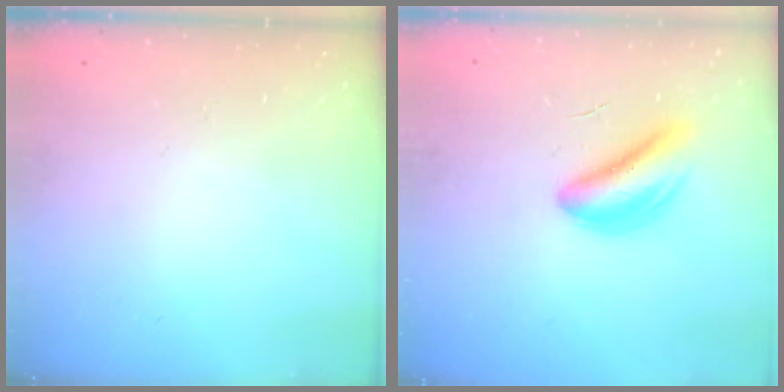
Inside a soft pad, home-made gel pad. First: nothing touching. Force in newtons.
{"total": 4.8, "press": 4.4, "slide": 1.9}